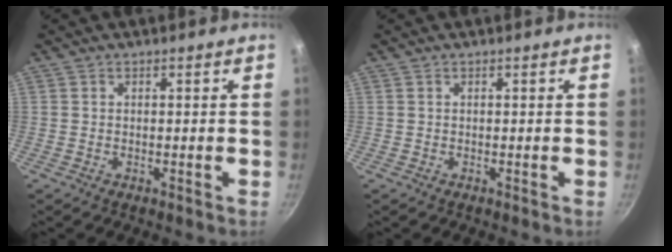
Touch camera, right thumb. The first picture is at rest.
{"total": 0.0}